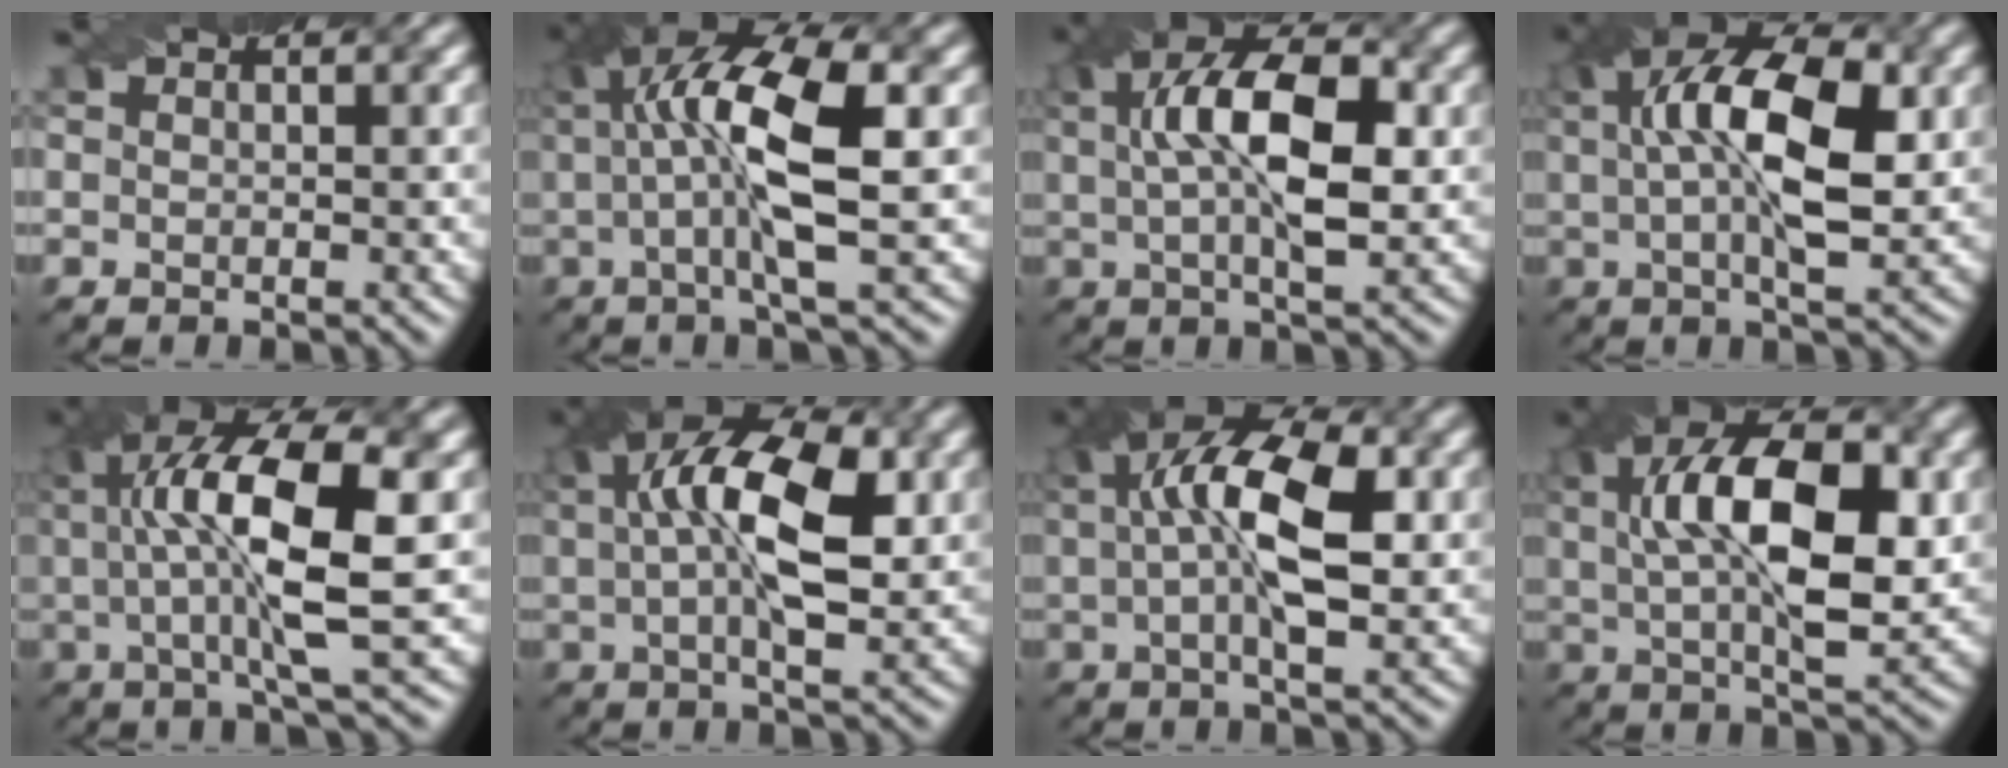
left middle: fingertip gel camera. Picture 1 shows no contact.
{"total": 9.0, "force": [0.6, 2.3, 8.7], "torque": [-0.157, 0.020, 0.020]}
{"total": 9.4, "force": [0.9, 3.7, 8.6], "torque": [-0.145, 0.022, 0.018]}
{"total": 10.4, "force": [1.5, 4.0, 9.5], "torque": [-0.158, 0.022, 0.029]}
{"total": 10.9, "force": [0.9, 2.8, 10.5], "torque": [-0.173, 0.017, 0.027]}
{"total": 10.1, "force": [1.7, 4.0, 9.1], "torque": [-0.152, 0.021, 0.031]}
{"total": 9.2, "force": [1.1, 3.3, 8.5], "torque": [-0.147, 0.024, 0.021]}
{"total": 11.4, "force": [1.4, 4.6, 10.3], "torque": [-0.167, 0.019, 0.030]}